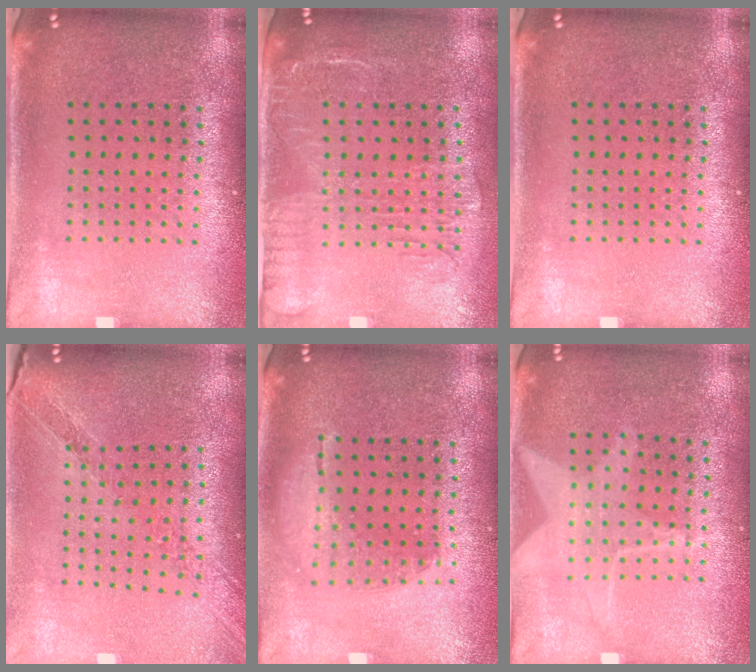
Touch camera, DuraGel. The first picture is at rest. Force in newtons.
{"total": 2.0, "press": 1.6, "slide": 1.1}
{"total": 0.0}
{"total": 1.2, "press": 1.2, "slide": 0.2}
{"total": 1.3, "press": 1.1, "slide": 0.6}
{"total": 1.3, "press": 1.2, "slide": 0.3}